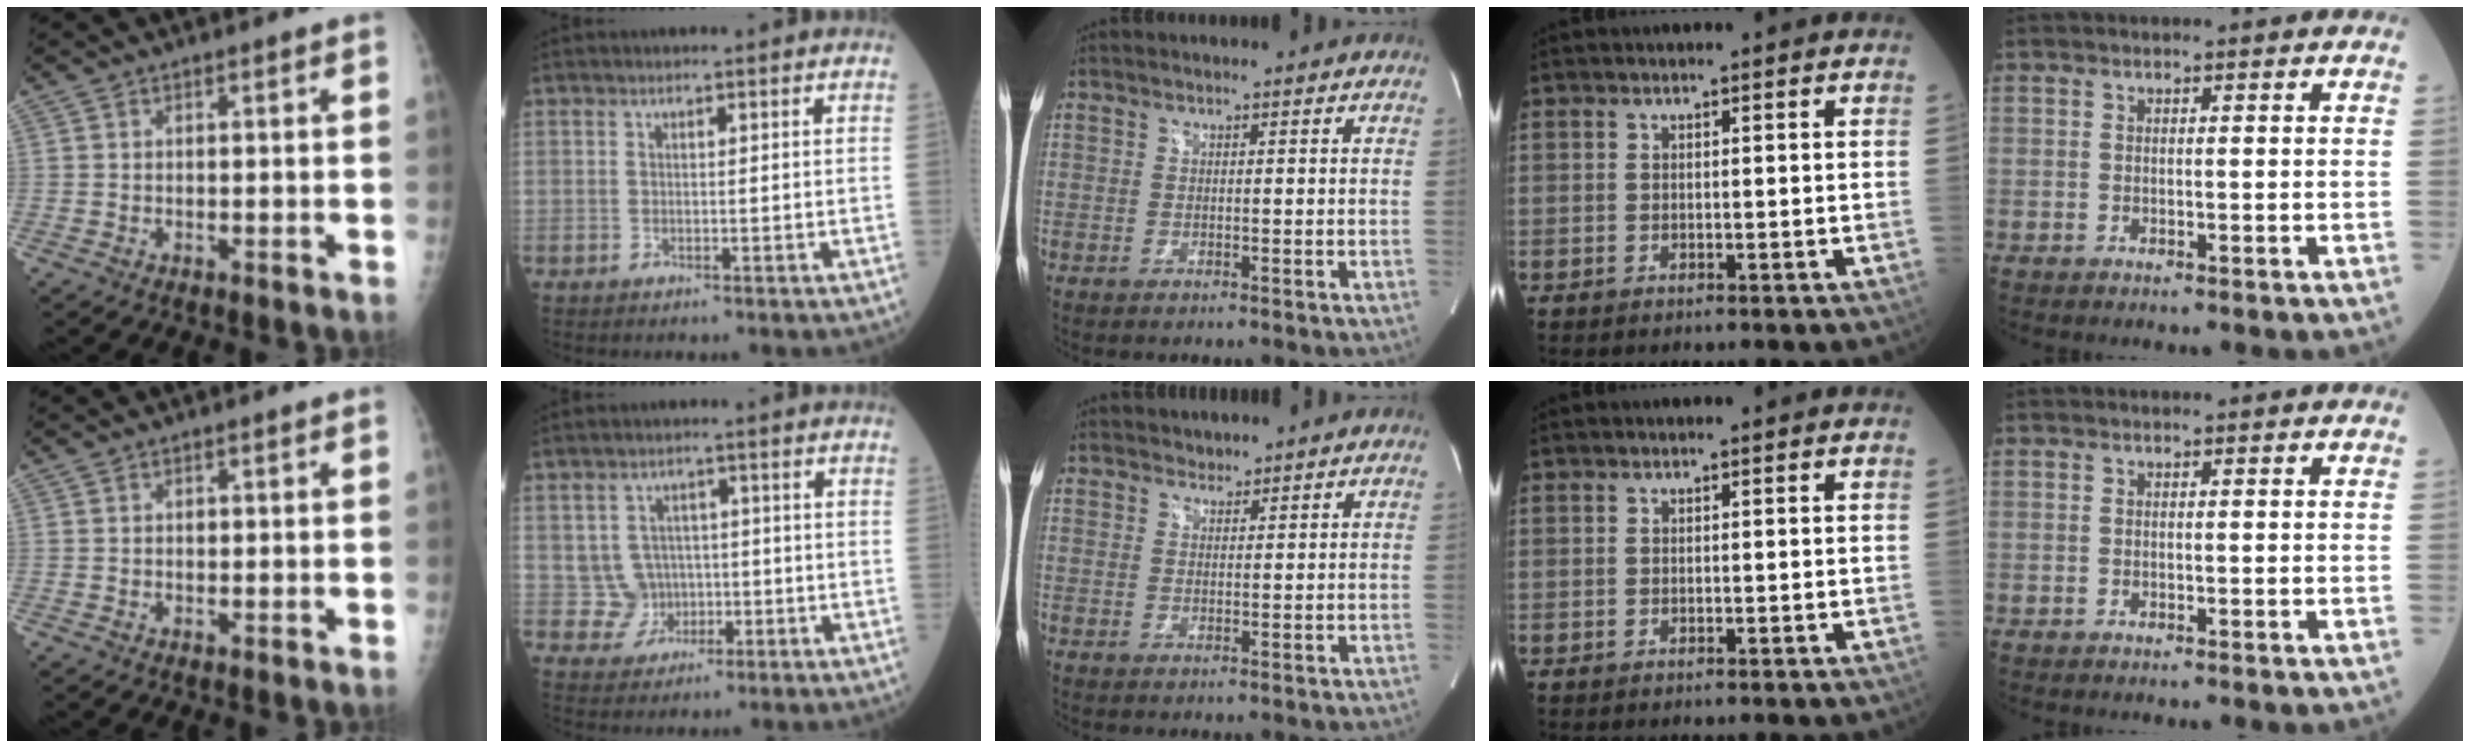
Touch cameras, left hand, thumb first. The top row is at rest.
{"thumb": {"total": 0.6, "force": [0.1, 0.5, 0.3], "torque": [-0.002, 0.001, 0.002]}, "index": {"total": 4.5, "force": [-0.5, 4.4, 0.3], "torque": [-0.001, 0.010, -0.004]}, "middle": {"total": 1.7, "force": [1.5, 0.7, -0.2], "torque": [0.003, 0.005, 0.025]}}